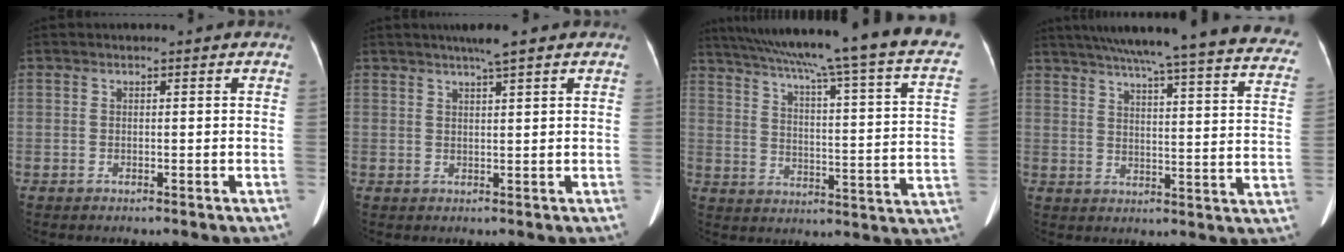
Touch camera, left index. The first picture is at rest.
{"total": 3.5, "force": [2.6, -0.3, 2.4], "torque": [-0.042, 0.006, 0.044]}
{"total": 30.0, "force": [23.6, 0.9, 18.4], "torque": [-0.253, -0.032, 0.301]}
{"total": 33.7, "force": [29.7, 2.5, 15.7], "torque": [-0.191, -0.067, 0.353]}